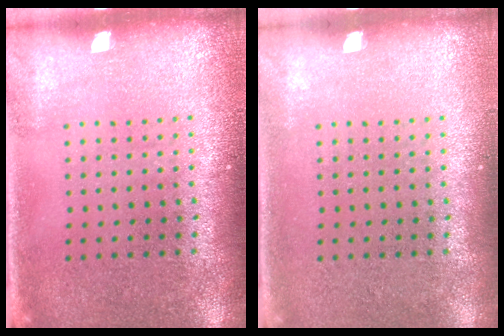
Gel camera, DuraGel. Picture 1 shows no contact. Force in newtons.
{"total": 0.0}